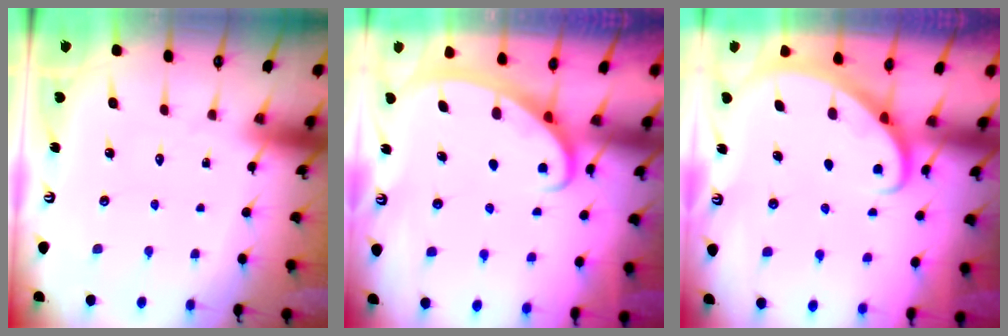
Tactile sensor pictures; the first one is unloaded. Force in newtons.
{"total": 2.6, "press": 2.6, "slide": 0.4}
{"total": 2.9, "press": 2.9, "slide": 0.2}